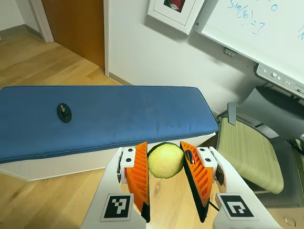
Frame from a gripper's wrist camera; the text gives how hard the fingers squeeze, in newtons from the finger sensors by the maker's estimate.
{"total": 8.7, "left": 8.5, "right": 9.0}